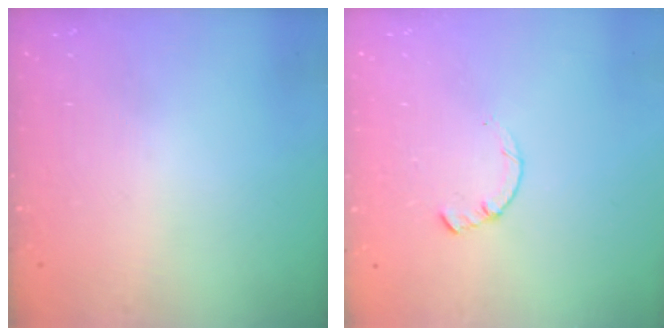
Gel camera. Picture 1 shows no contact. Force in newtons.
{"total": 1.4, "press": 1.4, "slide": 0.2}